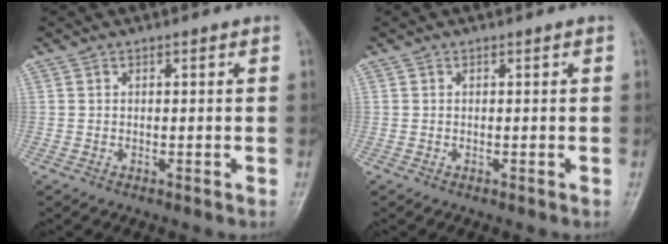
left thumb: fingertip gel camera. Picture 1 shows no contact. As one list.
[{"total": 0.0}]